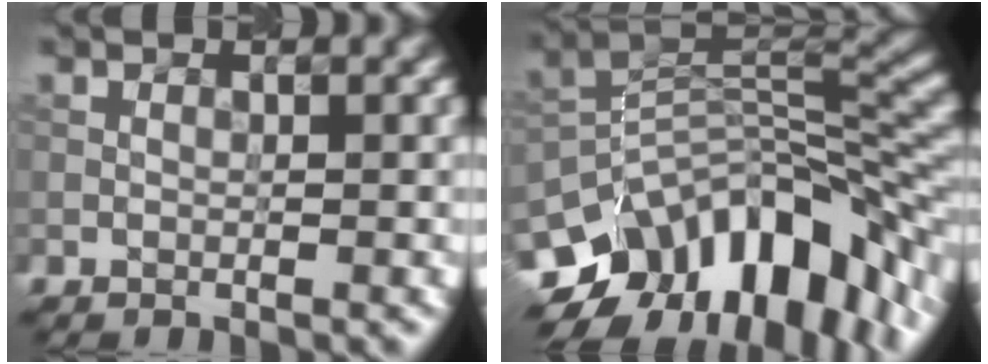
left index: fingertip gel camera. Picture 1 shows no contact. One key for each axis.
{"total": 13.8, "fx": -7.6, "fy": 7.0, "fz": 9.1, "tx": -0.158, "ty": 0.018, "tz": -0.127}